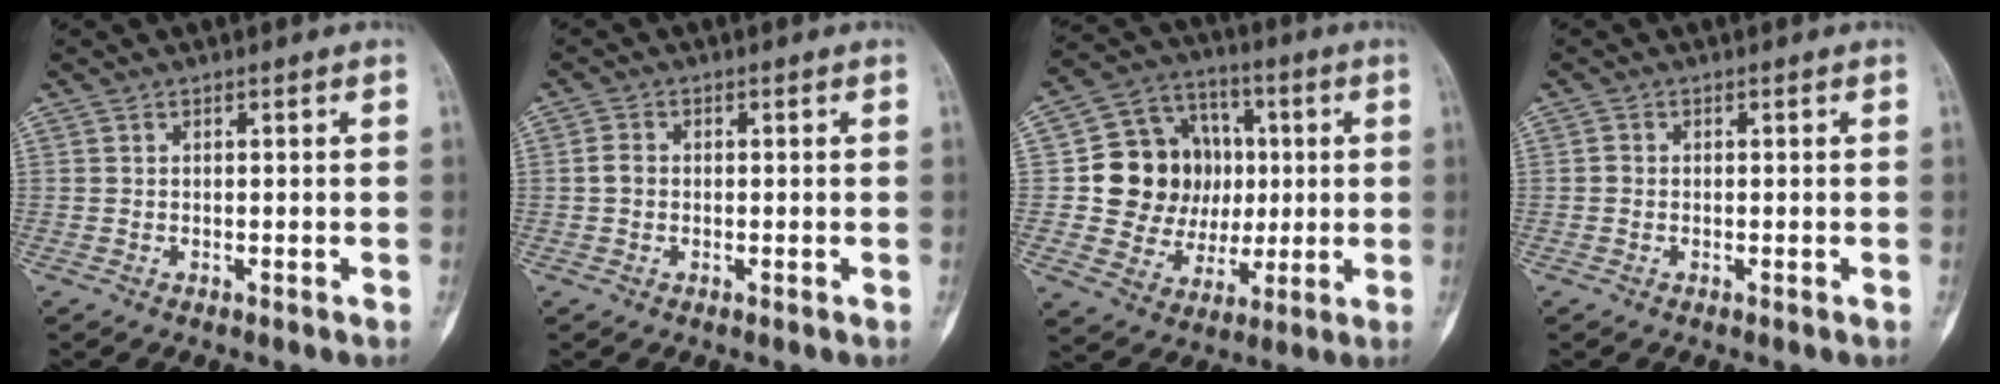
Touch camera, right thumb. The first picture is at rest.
{"total": 2.2, "force": [-0.1, 1.8, 1.3], "torque": [-0.025, 0.006, -0.003]}
{"total": 16.9, "force": [1.4, 14.6, 8.3], "torque": [-0.082, 0.019, 0.039]}
{"total": 0.8, "force": [-0.1, 0.8, 0.4], "torque": [-0.005, 0.002, -0.001]}